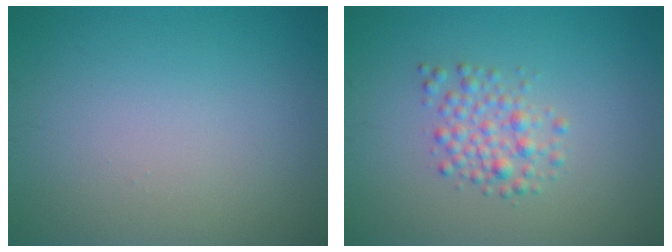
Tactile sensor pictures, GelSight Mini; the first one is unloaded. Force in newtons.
{"total": 2.5, "press": 2.5, "slide": 0.0}